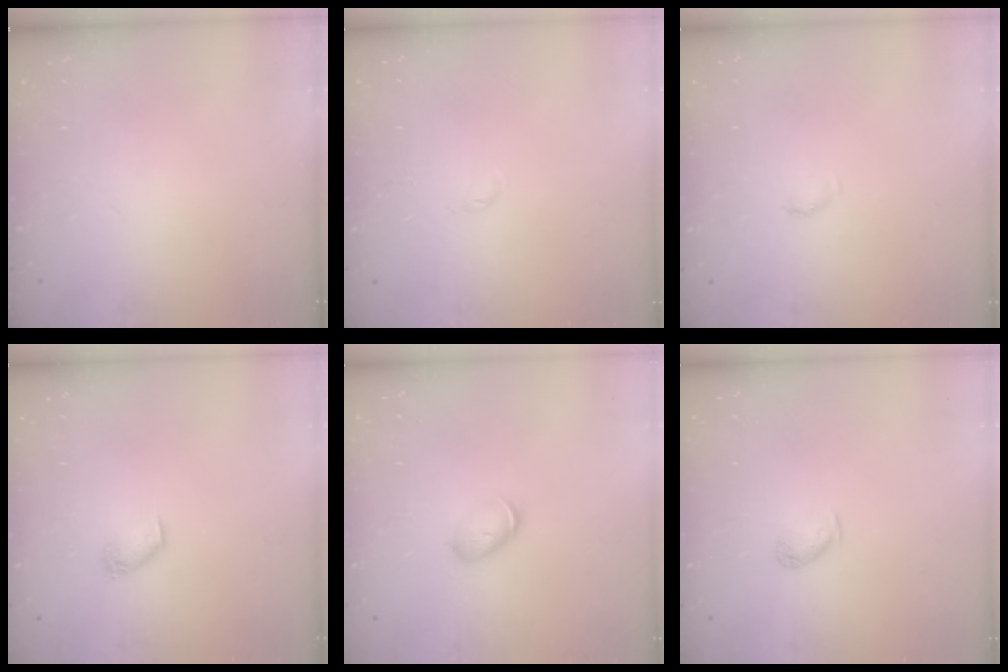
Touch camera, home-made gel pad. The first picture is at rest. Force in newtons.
{"total": 2.6, "press": 2.6, "slide": 0.4}
{"total": 3.4, "press": 3.3, "slide": 0.7}
{"total": 5.9, "press": 5.9, "slide": 0.7}
{"total": 5.4, "press": 5.3, "slide": 0.8}
{"total": 4.8, "press": 4.7, "slide": 0.8}